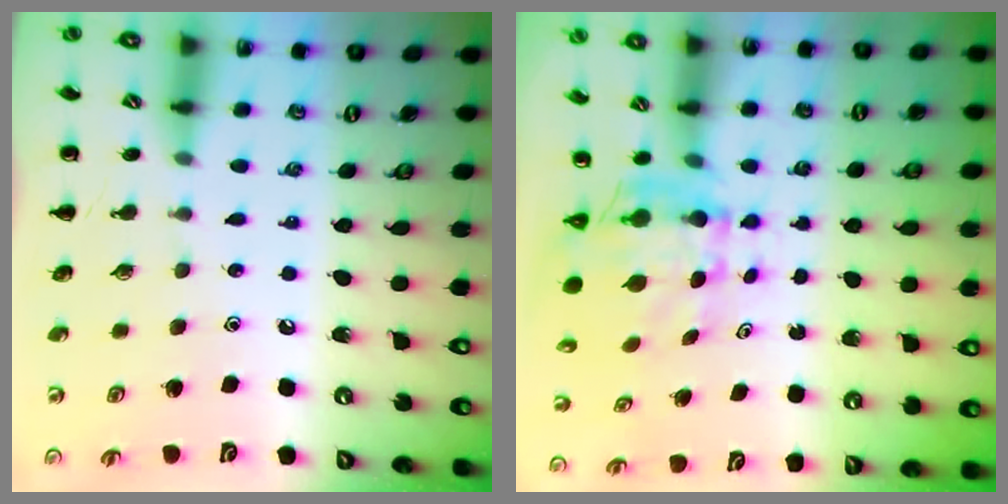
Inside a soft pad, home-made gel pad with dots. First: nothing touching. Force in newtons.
{"total": 5.5, "press": 5.3, "slide": 1.4}